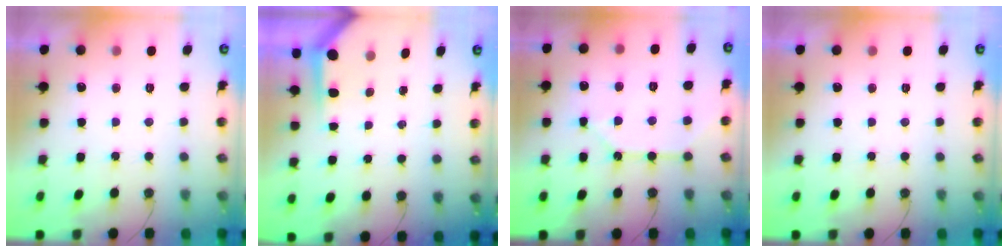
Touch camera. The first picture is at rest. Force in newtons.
{"total": 3.6, "press": 3.6, "slide": 0.4}
{"total": 10.4, "press": 10.4, "slide": 0.9}
{"total": 0.0}